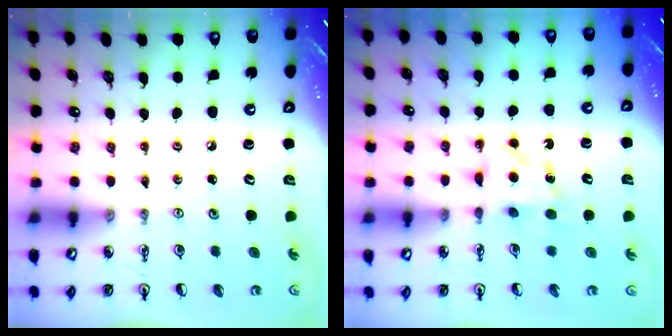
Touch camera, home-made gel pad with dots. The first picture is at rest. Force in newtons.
{"total": 5.9, "press": 5.9, "slide": 0.1}